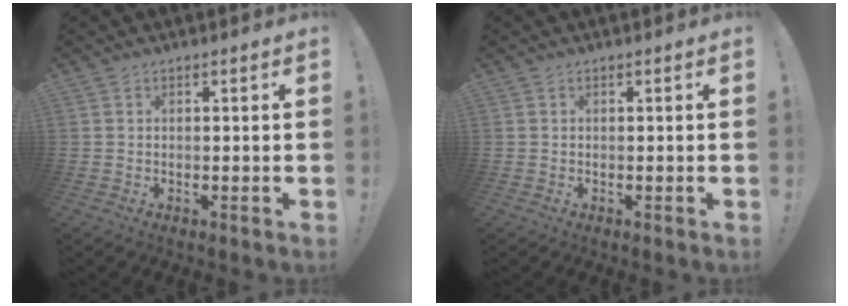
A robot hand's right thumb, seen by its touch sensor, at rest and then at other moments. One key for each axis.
{"total": 0.0}